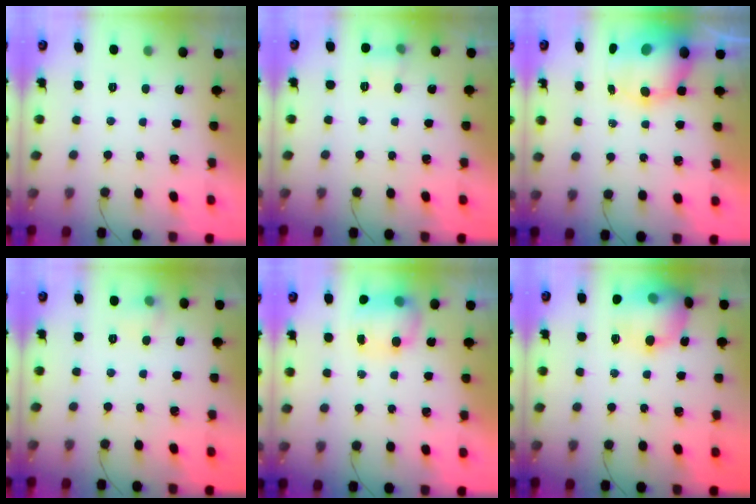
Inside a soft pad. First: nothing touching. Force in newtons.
{"total": 6.2, "press": 5.7, "slide": 2.3}
{"total": 9.5, "press": 9.2, "slide": 2.5}
{"total": 5.5, "press": 5.3, "slide": 1.5}
{"total": 8.6, "press": 8.5, "slide": 1.0}
{"total": 19.2, "press": 17.4, "slide": 8.2}